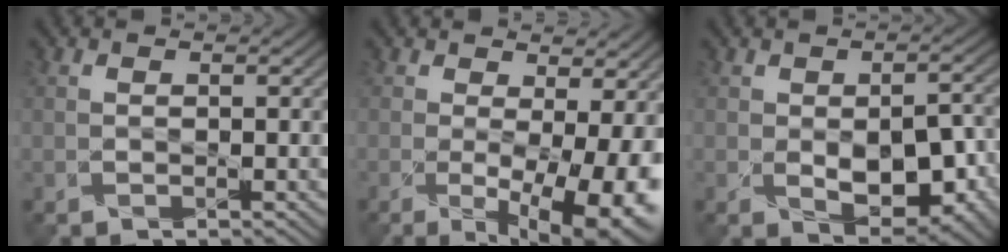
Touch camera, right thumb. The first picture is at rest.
{"total": 11.4, "force": [-2.6, 5.2, 9.8], "torque": [-0.138, -0.037, -0.017]}
{"total": 8.4, "force": [-2.3, 5.2, 6.2], "torque": [-0.095, -0.025, -0.032]}